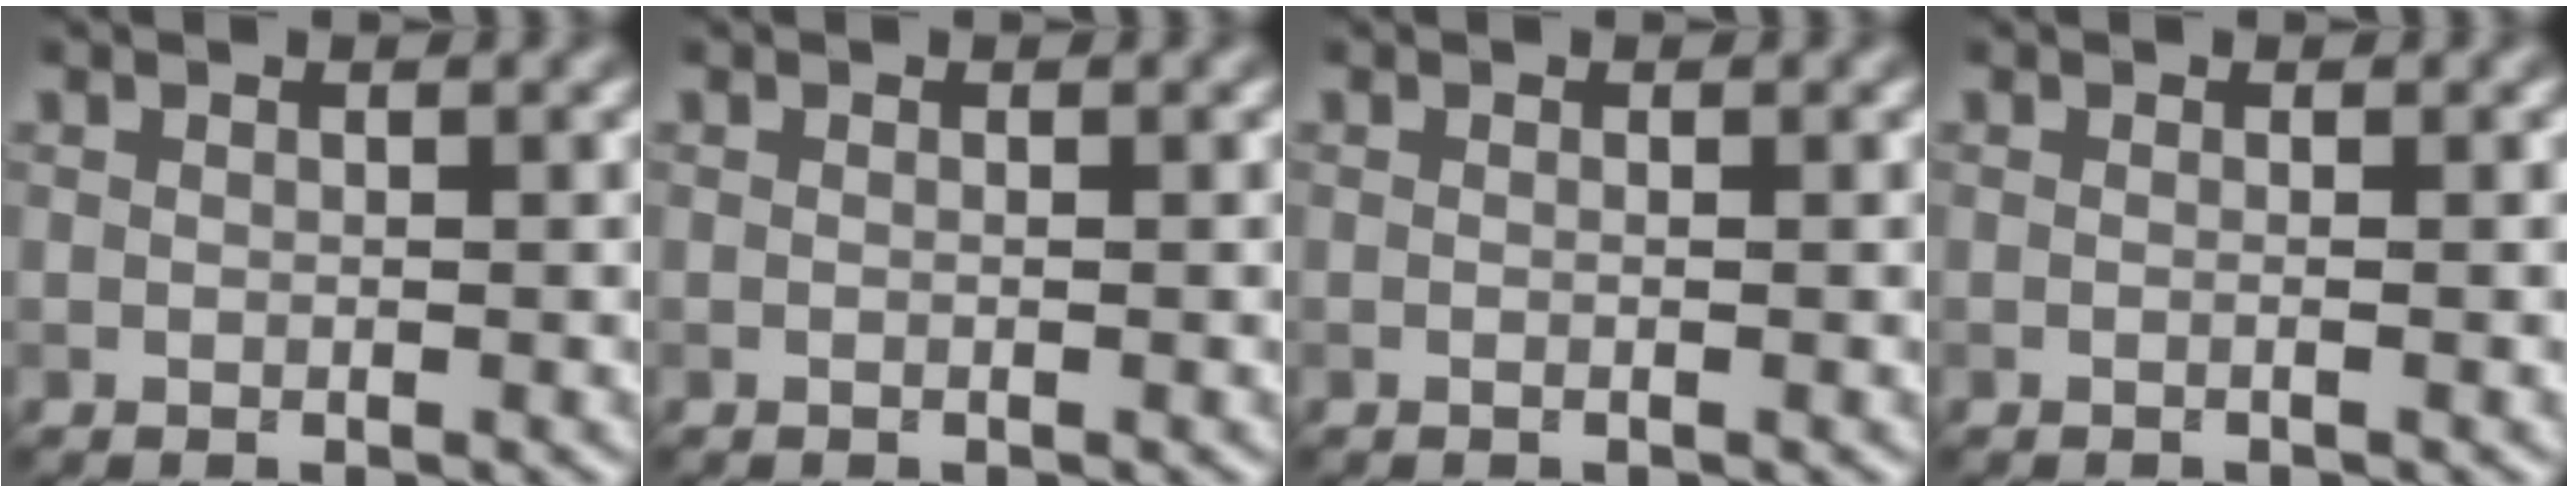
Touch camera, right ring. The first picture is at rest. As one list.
[{"total": 0.0}, {"total": 0.5, "force": [0.1, 0.2, 0.5], "torque": [0.000, -0.010, -0.007]}, {"total": 0.9, "force": [0.2, 0.4, 0.8], "torque": [0.001, -0.015, -0.013]}]